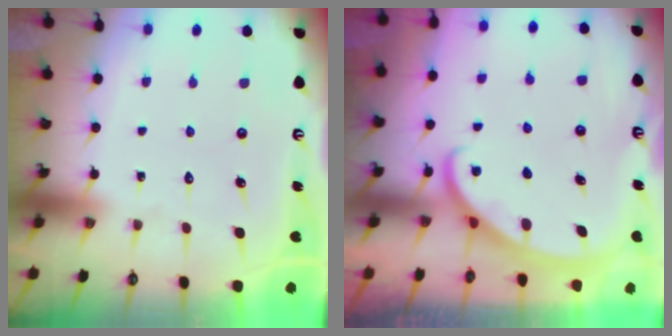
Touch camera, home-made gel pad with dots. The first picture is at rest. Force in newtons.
{"total": 2.8, "press": 2.8, "slide": 0.1}